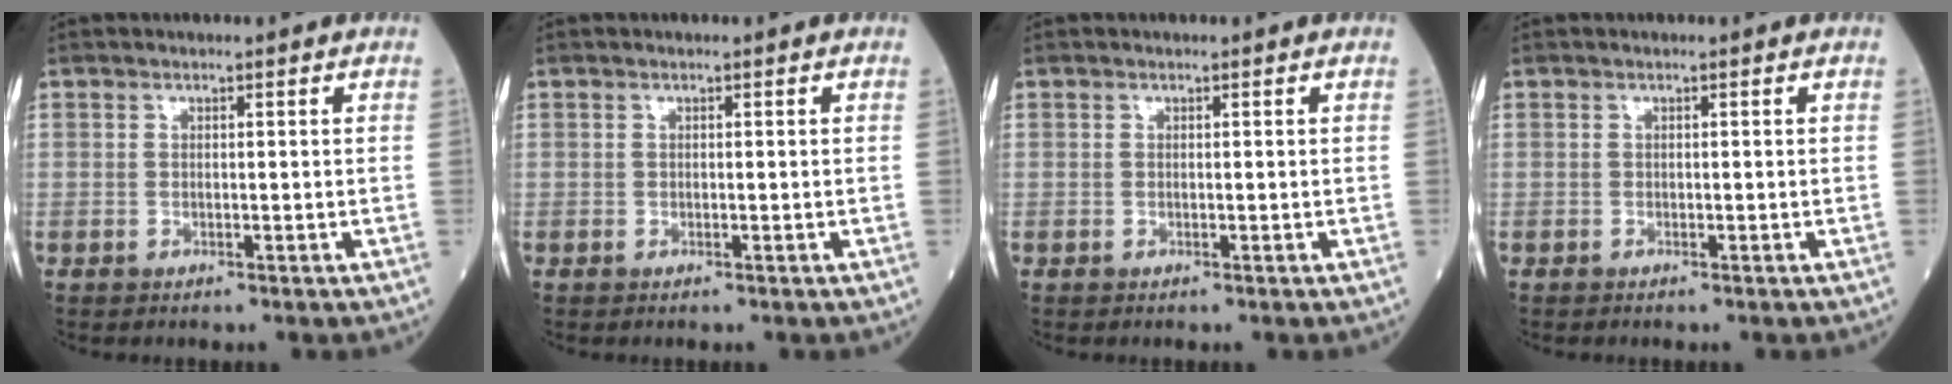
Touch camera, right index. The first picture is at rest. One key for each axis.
{"total": 0.0}
{"total": 0.0}
{"total": 0.0}